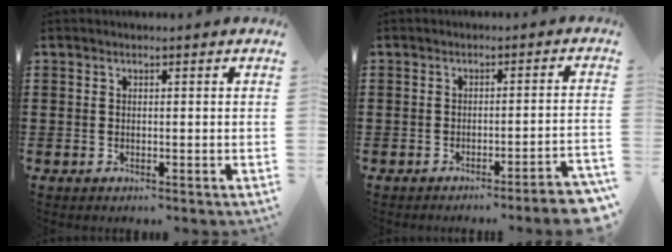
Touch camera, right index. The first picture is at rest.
{"total": 3.2, "force": [-2.6, -0.6, 1.8], "torque": [-0.030, -0.013, -0.052]}